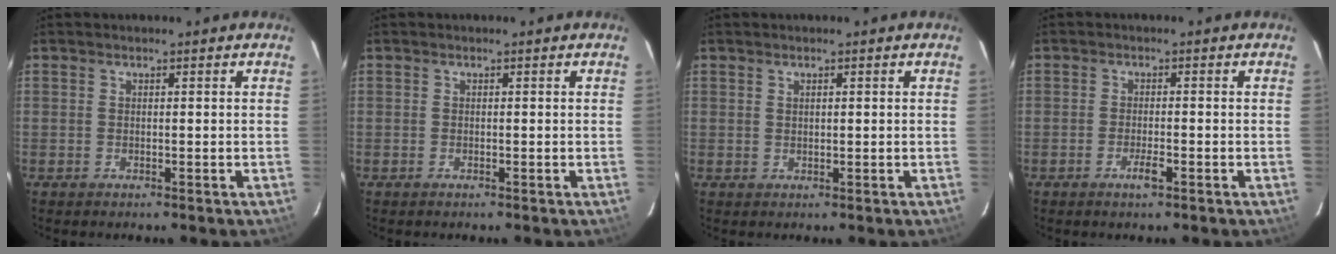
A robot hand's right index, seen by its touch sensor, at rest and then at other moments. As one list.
[{"total": 0.0}, {"total": 0.9, "force": [0.4, 0.5, 0.6], "torque": [-0.010, 0.004, 0.009]}, {"total": 2.4, "force": [-1.4, 0.5, 1.9], "torque": [-0.042, -0.002, -0.028]}]